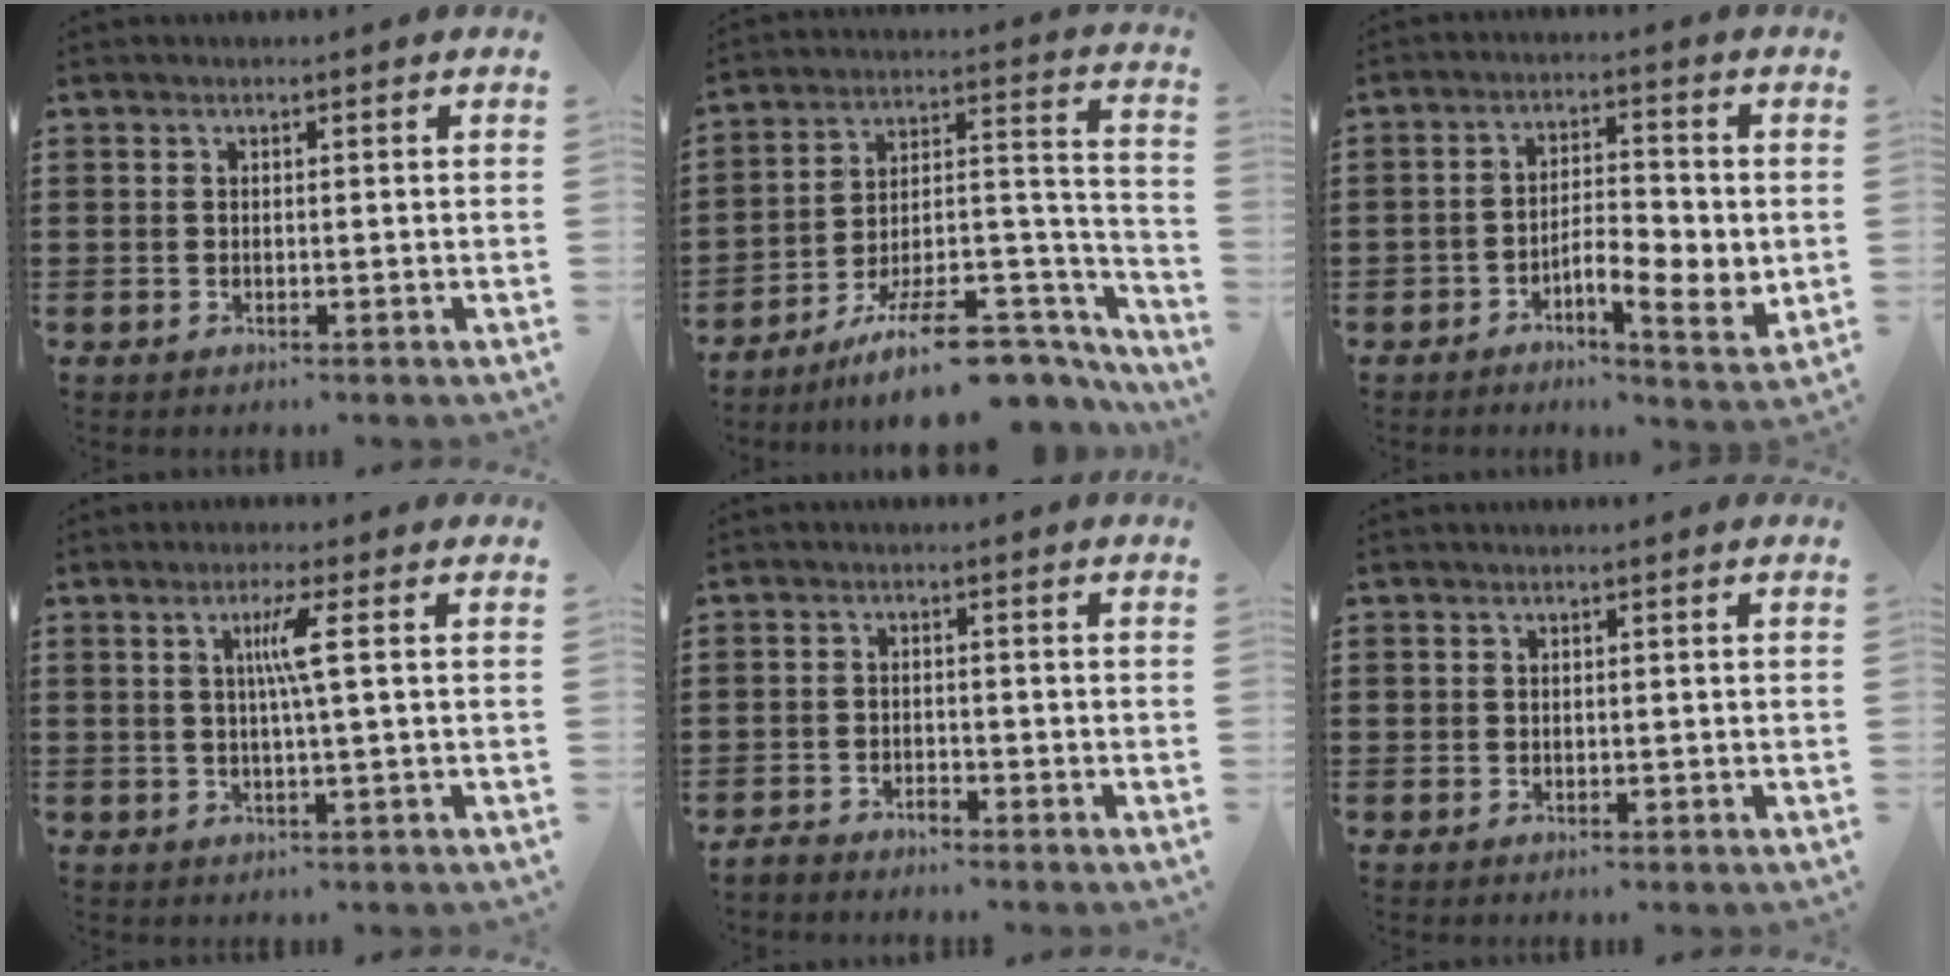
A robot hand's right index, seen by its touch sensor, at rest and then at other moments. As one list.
[{"total": 11.4, "force": [-8.6, 3.3, 6.6], "torque": [-0.101, 0.030, -0.154]}, {"total": 5.7, "force": [-2.0, 2.3, 4.8], "torque": [-0.078, -0.002, -0.040]}, {"total": 4.4, "force": [0.7, -0.5, 4.4], "torque": [-0.083, -0.003, 0.005]}, {"total": 2.2, "force": [-2.2, 0.3, -0.1], "torque": [-0.004, 0.004, -0.048]}, {"total": 0.5, "force": [0.0, 0.5, 0.1], "torque": [-0.002, 0.003, 0.000]}]